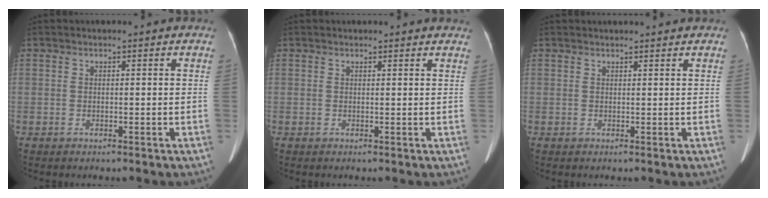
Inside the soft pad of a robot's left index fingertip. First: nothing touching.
{"total": 3.9, "force": [3.7, 0.6, 1.1], "torque": [-0.010, 0.001, 0.030]}
{"total": 3.6, "force": [3.4, 0.2, 1.1], "torque": [-0.012, 0.009, 0.039]}